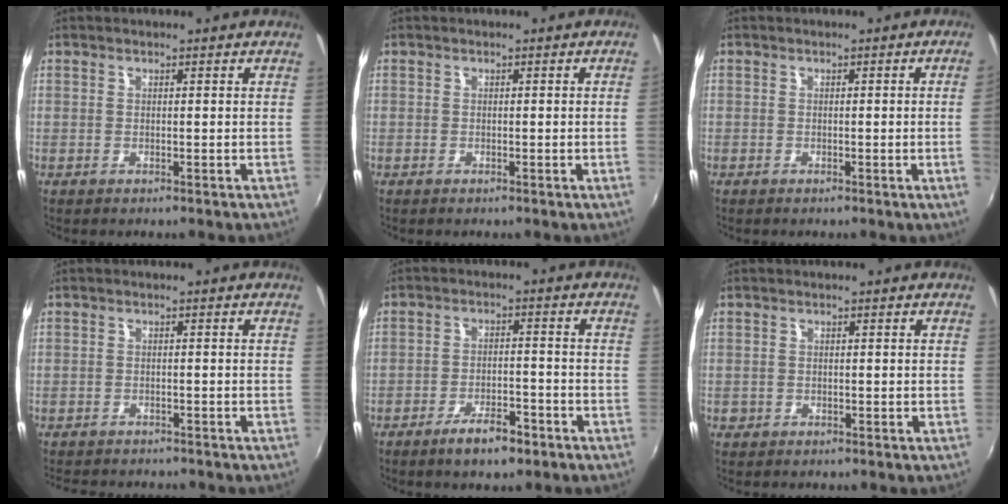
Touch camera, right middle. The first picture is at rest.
{"total": 0.8, "force": [0.2, -0.6, 0.5], "torque": [-0.006, -0.003, 0.003]}
{"total": 2.2, "force": [0.1, -1.5, 1.6], "torque": [-0.023, -0.011, 0.007]}
{"total": 4.6, "force": [-4.2, 1.5, 1.2], "torque": [-0.035, -0.007, -0.065]}
{"total": 6.3, "force": [-4.4, 2.1, 4.1], "torque": [-0.087, -0.001, -0.067]}
{"total": 0.9, "force": [-0.5, 0.8, 0.1], "torque": [-0.003, -0.003, -0.007]}